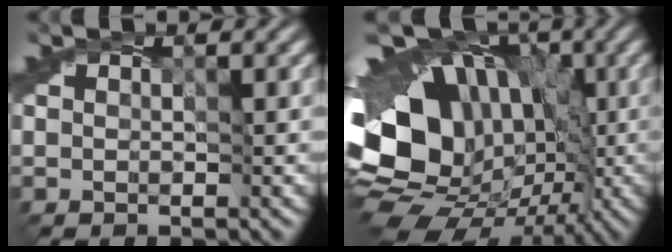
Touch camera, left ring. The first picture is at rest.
{"total": 18.0, "force": [-0.1, 14.2, 11.1], "torque": [-0.182, 0.016, -0.018]}